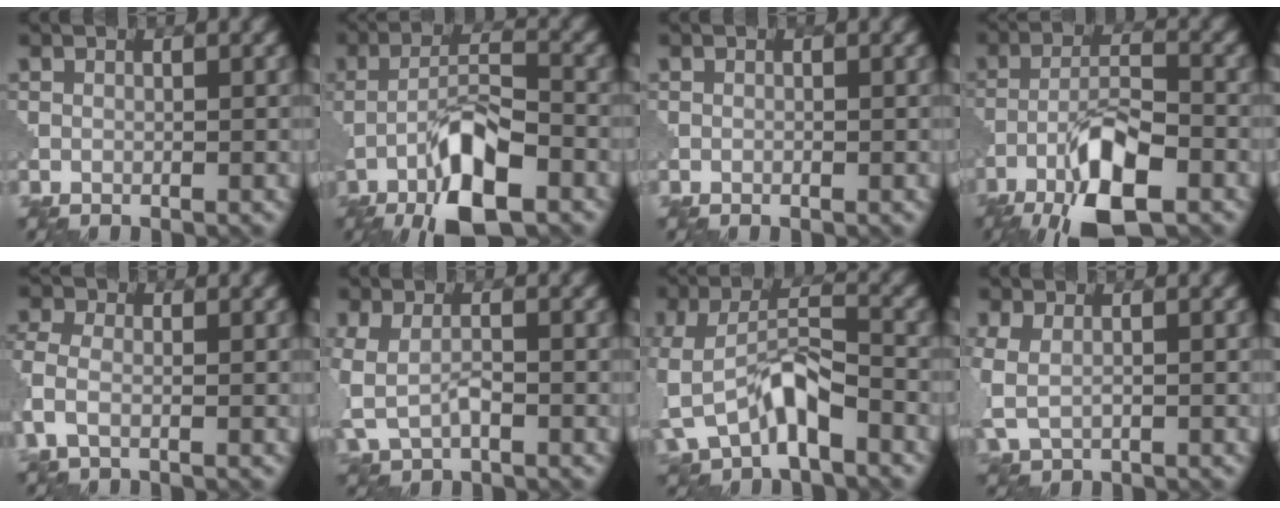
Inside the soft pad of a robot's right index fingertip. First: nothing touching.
{"total": 8.3, "force": [-3.7, 2.6, 6.9], "torque": [-0.124, 0.006, -0.070]}
{"total": 0.0}
{"total": 8.7, "force": [-5.0, 2.6, 6.6], "torque": [-0.119, 0.005, -0.093]}
{"total": 3.3, "force": [-1.2, 1.7, 2.5], "torque": [-0.070, 0.000, -0.036]}
{"total": 3.6, "force": [-0.9, 2.2, 2.8], "torque": [-0.078, -0.012, -0.017]}
{"total": 6.6, "force": [-3.0, 3.3, 4.8], "torque": [-0.098, -0.001, -0.061]}
{"total": 3.2, "force": [-0.2, 2.2, 2.4], "torque": [-0.069, -0.008, -0.003]}